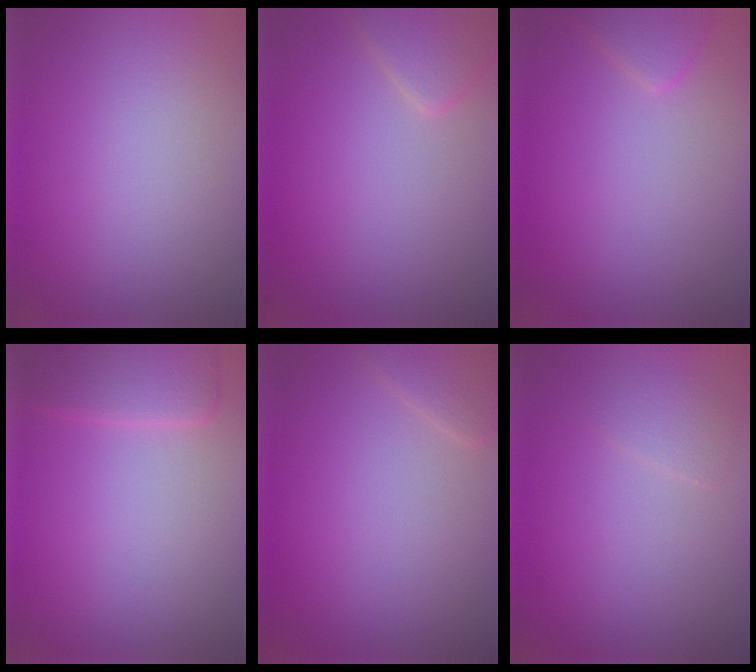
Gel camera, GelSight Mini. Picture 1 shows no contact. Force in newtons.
{"total": 2.1, "press": 2.1, "slide": 0.1}
{"total": 1.6, "press": 1.6, "slide": 0.1}
{"total": 2.4, "press": 1.7, "slide": 1.7}
{"total": 1.4, "press": 1.4, "slide": 0.1}
{"total": 1.2, "press": 1.2, "slide": 0.1}